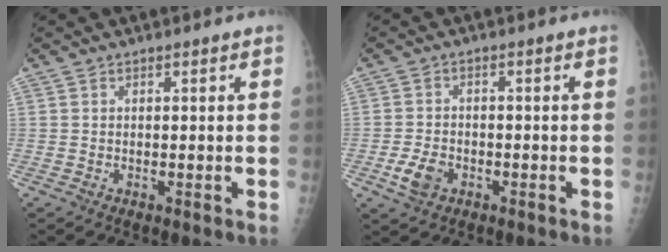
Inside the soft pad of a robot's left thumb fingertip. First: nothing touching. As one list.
[{"total": 4.7, "force": [-1.9, 3.2, 2.9], "torque": [-0.053, 0.005, -0.034]}]